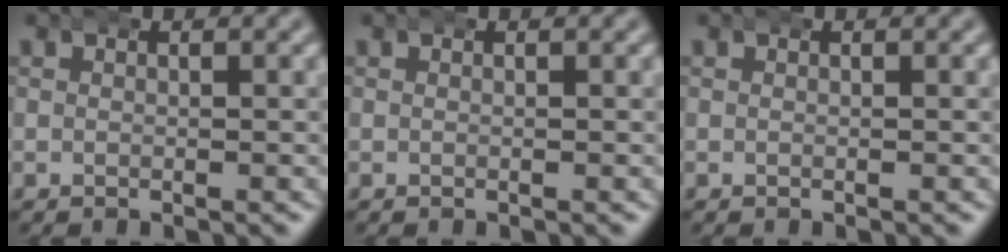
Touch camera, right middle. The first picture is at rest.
{"total": 0.0}
{"total": 0.0}